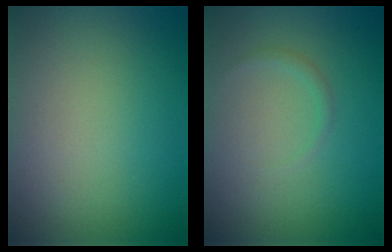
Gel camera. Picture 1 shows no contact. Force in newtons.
{"total": 0.7, "press": 0.7, "slide": 0.1}